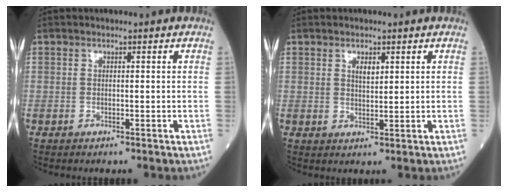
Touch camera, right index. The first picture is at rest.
{"total": 2.1, "force": [1.0, 0.9, 1.6], "torque": [-0.027, -0.001, 0.019]}